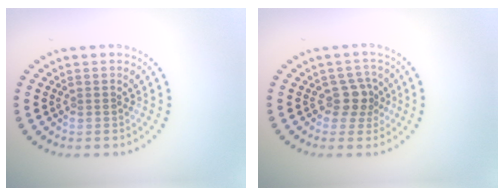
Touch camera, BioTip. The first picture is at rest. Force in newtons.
{"total": 2.3, "press": 1.9, "slide": 1.4}